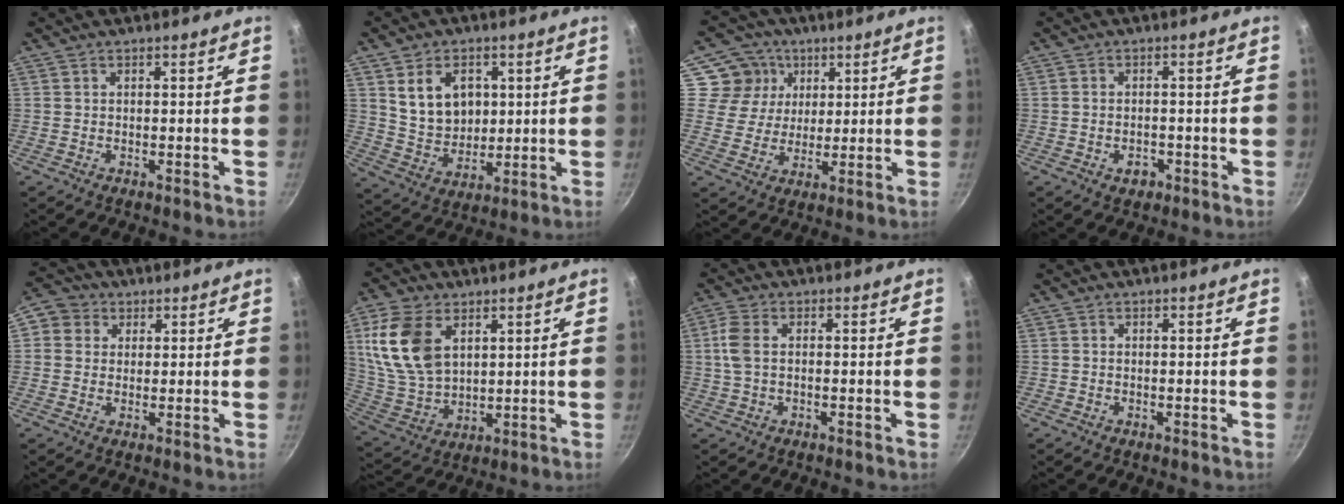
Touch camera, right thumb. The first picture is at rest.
{"total": 11.0, "force": [3.1, 8.1, 6.7], "torque": [-0.089, -0.018, 0.068]}
{"total": 8.7, "force": [3.4, 7.7, 1.8], "torque": [0.006, -0.007, 0.052]}
{"total": 2.8, "force": [-1.4, 1.9, 1.6], "torque": [-0.018, 0.012, -0.017]}
{"total": 5.6, "force": [1.6, 5.1, 1.8], "torque": [0.005, 0.004, 0.011]}
{"total": 15.6, "force": [5.4, 9.9, 10.8], "torque": [-0.201, -0.021, 0.118]}
{"total": 4.6, "force": [0.0, 2.6, 3.8], "torque": [-0.090, 0.010, -0.008]}
{"total": 0.0}